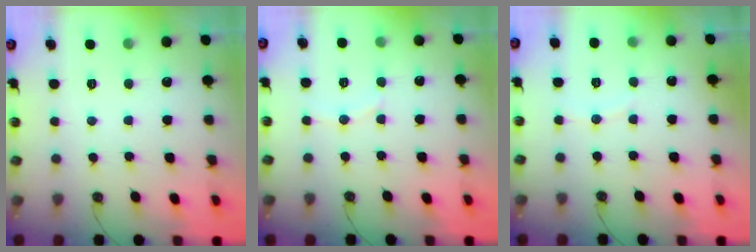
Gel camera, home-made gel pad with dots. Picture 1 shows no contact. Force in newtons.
{"total": 6.0, "press": 6.0, "slide": 0.5}
{"total": 4.1, "press": 4.0, "slide": 0.4}